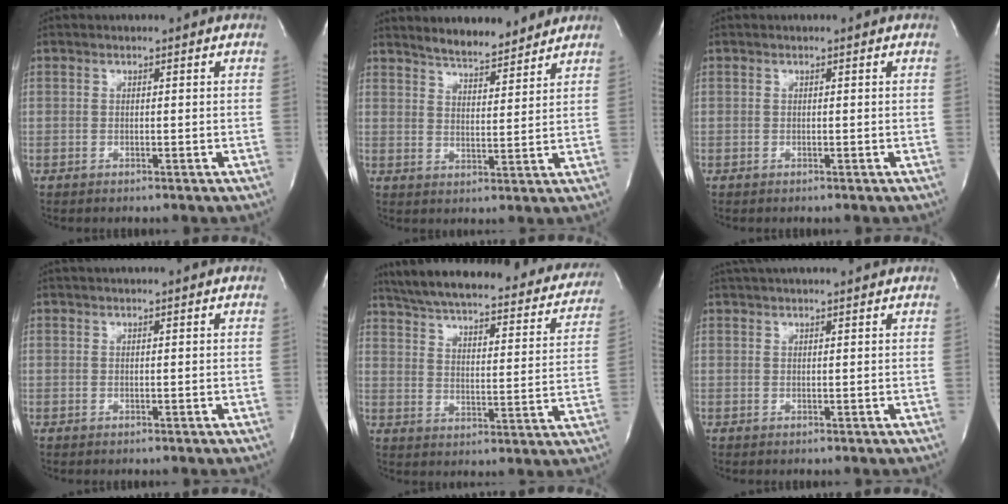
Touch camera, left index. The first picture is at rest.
{"total": 7.7, "force": [7.2, 1.4, 2.4], "torque": [-0.041, 0.006, 0.114]}
{"total": 0.0}
{"total": 3.3, "force": [3.1, -0.1, 1.3], "torque": [-0.013, 0.027, 0.043]}
{"total": 31.9, "force": [28.0, 7.3, 13.5], "torque": [-0.216, -0.042, 0.344]}
{"total": 8.6, "force": [7.9, 0.5, 3.4], "torque": [-0.055, 0.029, 0.108]}